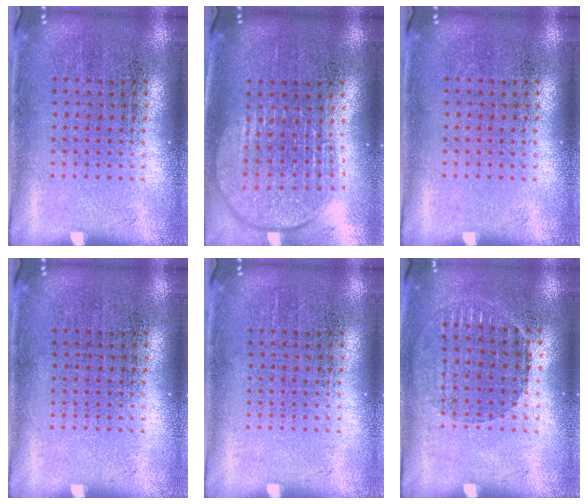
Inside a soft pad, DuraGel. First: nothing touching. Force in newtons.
{"total": 2.0, "press": 1.6, "slide": 1.2}
{"total": 0.0}
{"total": 0.0}
{"total": 0.0}
{"total": 0.8, "press": 0.8, "slide": 0.2}